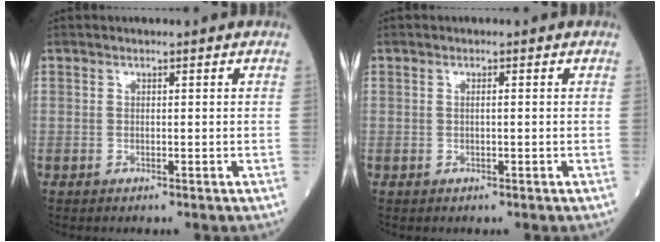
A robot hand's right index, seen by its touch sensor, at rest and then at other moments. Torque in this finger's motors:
{"motor_torque": [0.00, -0.05, -0.05, 0.00]}